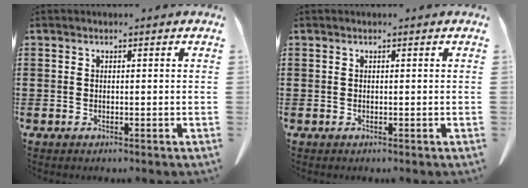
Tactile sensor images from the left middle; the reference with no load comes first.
{"total": 0.0}